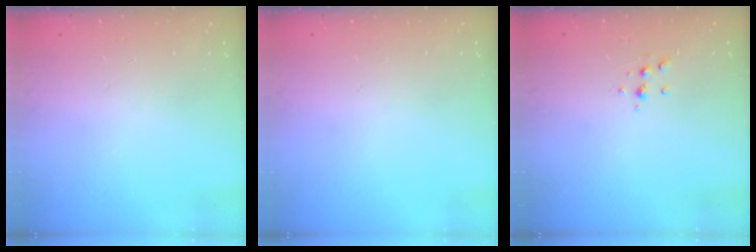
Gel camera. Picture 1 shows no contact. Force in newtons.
{"total": 0.0}
{"total": 6.1, "press": 6.1, "slide": 0.7}